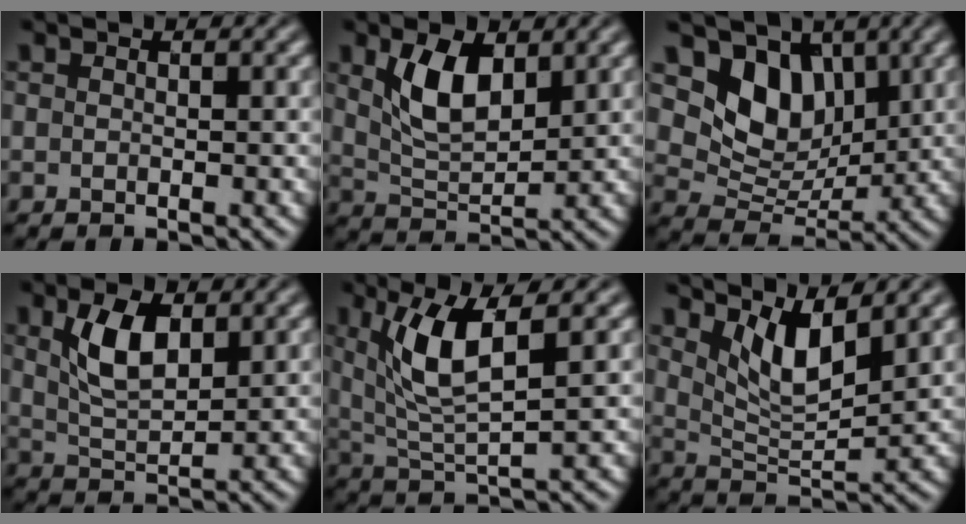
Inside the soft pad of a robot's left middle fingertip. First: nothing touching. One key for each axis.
{"total": 5.1, "fx": 1.8, "fy": 2.6, "fz": 4.0, "tx": -0.093, "ty": -0.002, "tz": 0.038}
{"total": 5.8, "fx": 2.7, "fy": 4.1, "fz": 3.1, "tx": -0.060, "ty": -0.018, "tz": 0.044}
{"total": 4.9, "fx": 1.6, "fy": 2.4, "fz": 3.9, "tx": -0.093, "ty": 0.001, "tz": 0.033}
{"total": 6.0, "fx": 2.0, "fy": 1.8, "fz": 5.4, "tx": -0.117, "ty": -0.006, "tz": 0.045}
{"total": 4.9, "fx": 2.5, "fy": 1.7, "fz": 3.8, "tx": -0.083, "ty": -0.015, "tz": 0.049}